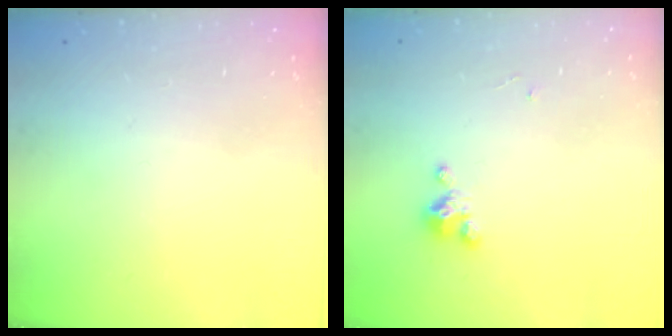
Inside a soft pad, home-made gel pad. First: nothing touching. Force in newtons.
{"total": 2.7, "press": 2.7, "slide": 0.3}